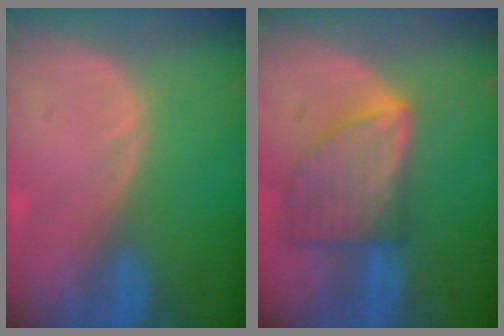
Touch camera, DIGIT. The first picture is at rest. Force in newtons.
{"total": 8.1, "press": 7.4, "slide": 3.4}